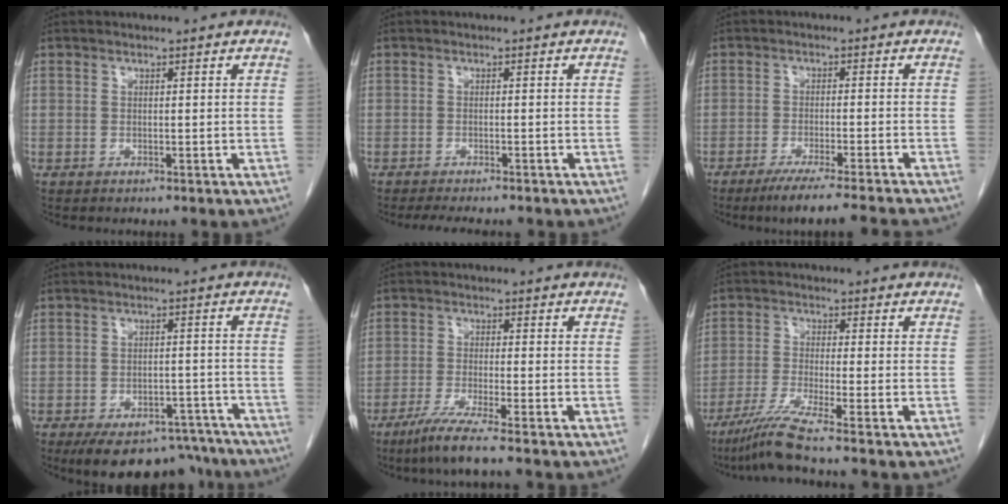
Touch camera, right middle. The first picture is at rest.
{"total": 6.4, "force": [-5.6, 1.2, 2.9], "torque": [-0.035, -0.008, -0.080]}
{"total": 11.0, "force": [-9.6, -1.3, 5.2], "torque": [-0.050, -0.024, -0.144]}
{"total": 13.1, "force": [-10.6, 5.8, 5.0], "torque": [-0.062, 0.016, -0.141]}
{"total": 6.1, "force": [-4.4, -0.9, 4.0], "torque": [-0.076, -0.020, -0.087]}
{"total": 5.9, "force": [-4.6, -1.8, 3.3], "torque": [-0.067, -0.029, -0.096]}